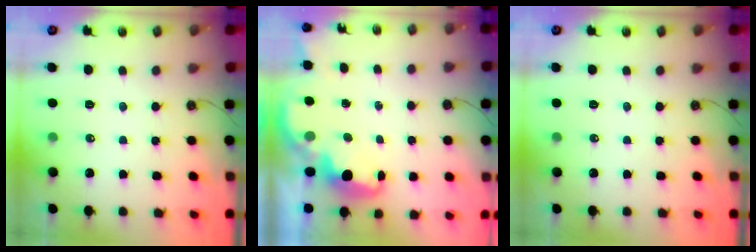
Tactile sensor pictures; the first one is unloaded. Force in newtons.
{"total": 3.0, "press": 2.9, "slide": 0.6}
{"total": 0.0}